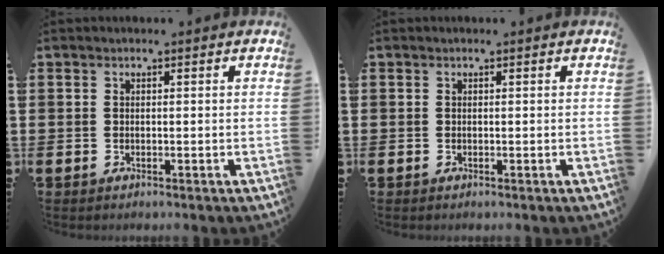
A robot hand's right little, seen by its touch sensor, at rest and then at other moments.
{"total": 0.0}